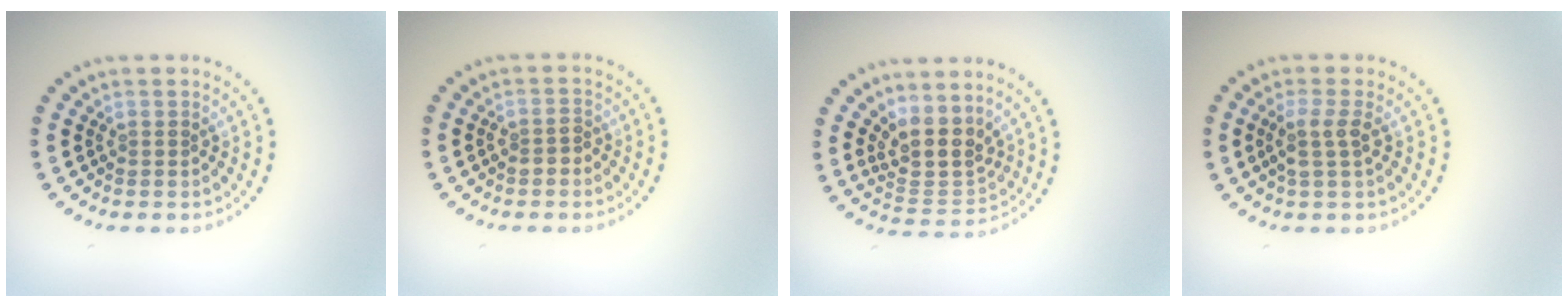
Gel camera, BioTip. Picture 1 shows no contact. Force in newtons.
{"total": 1.4, "press": 1.3, "slide": 0.5}
{"total": 3.9, "press": 3.2, "slide": 2.4}
{"total": 2.1, "press": 1.7, "slide": 1.2}